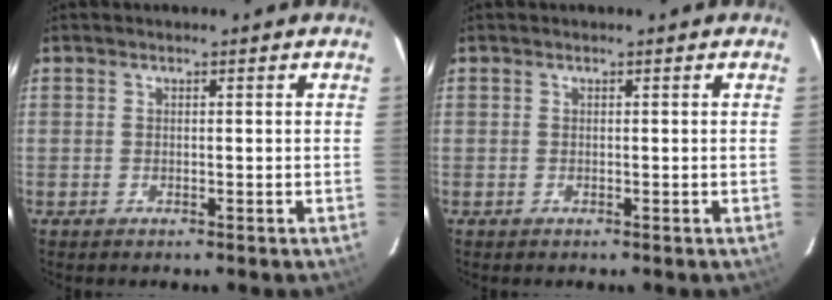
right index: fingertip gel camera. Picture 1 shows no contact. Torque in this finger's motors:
{"motor_torque": [-0.12, 0.12, 0.03, 0.00]}